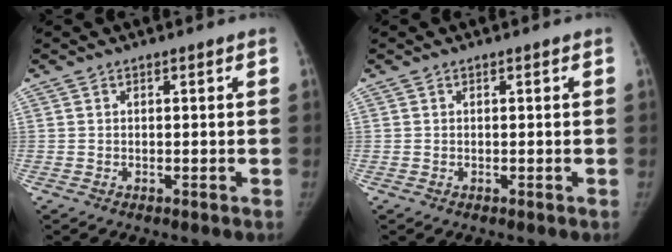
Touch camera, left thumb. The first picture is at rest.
{"total": 0.0}